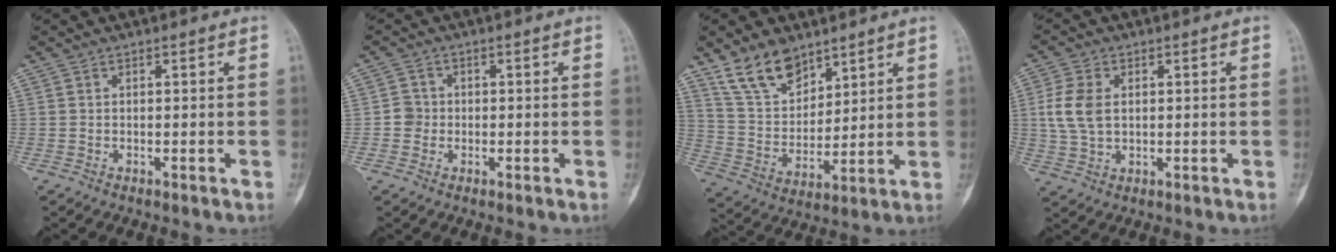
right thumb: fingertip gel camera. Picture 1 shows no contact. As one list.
[{"total": 2.8, "force": [-0.4, 2.7, 0.6], "torque": [0.007, 0.009, -0.014]}, {"total": 11.8, "force": [8.6, 6.3, 5.2], "torque": [-0.073, -0.045, 0.176]}, {"total": 7.3, "force": [1.0, 4.8, 5.4], "torque": [-0.112, 0.003, 0.021]}]